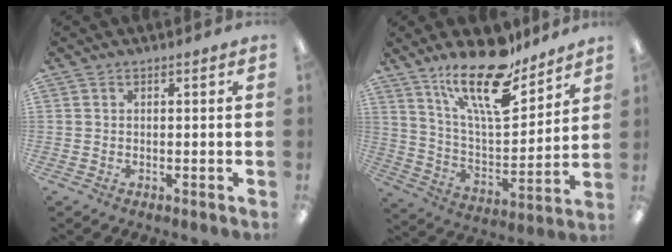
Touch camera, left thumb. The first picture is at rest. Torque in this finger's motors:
{"motor_torque": [0.37, 0.27, 1.52, -1.25, 0.33]}